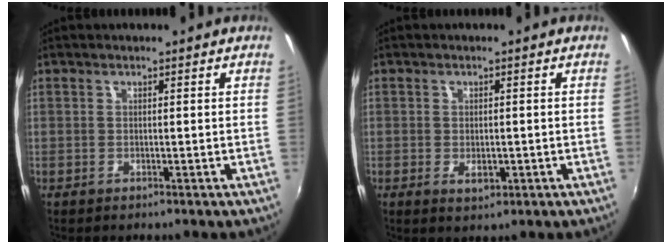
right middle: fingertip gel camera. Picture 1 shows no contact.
{"total": 2.5, "force": [-0.7, 1.5, 1.9], "torque": [-0.032, -0.004, -0.006]}